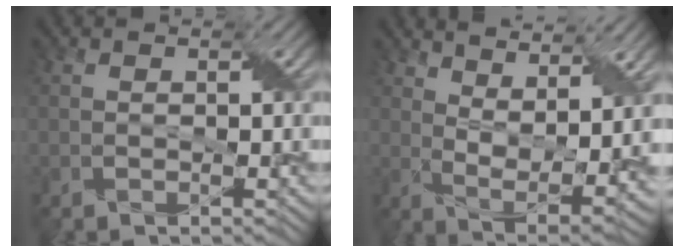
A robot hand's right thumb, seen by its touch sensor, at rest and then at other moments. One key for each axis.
{"total": 10.5, "fx": 6.3, "fy": 3.3, "fz": 7.7, "tx": -0.152, "ty": 0.004, "tz": 0.106}